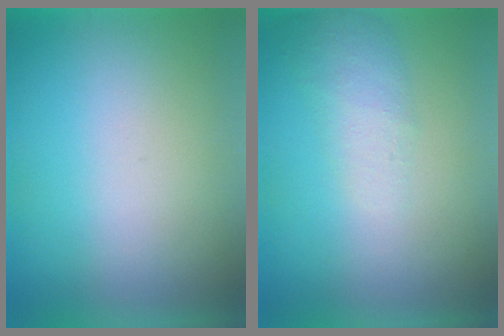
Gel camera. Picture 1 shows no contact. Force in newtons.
{"total": 2.2}